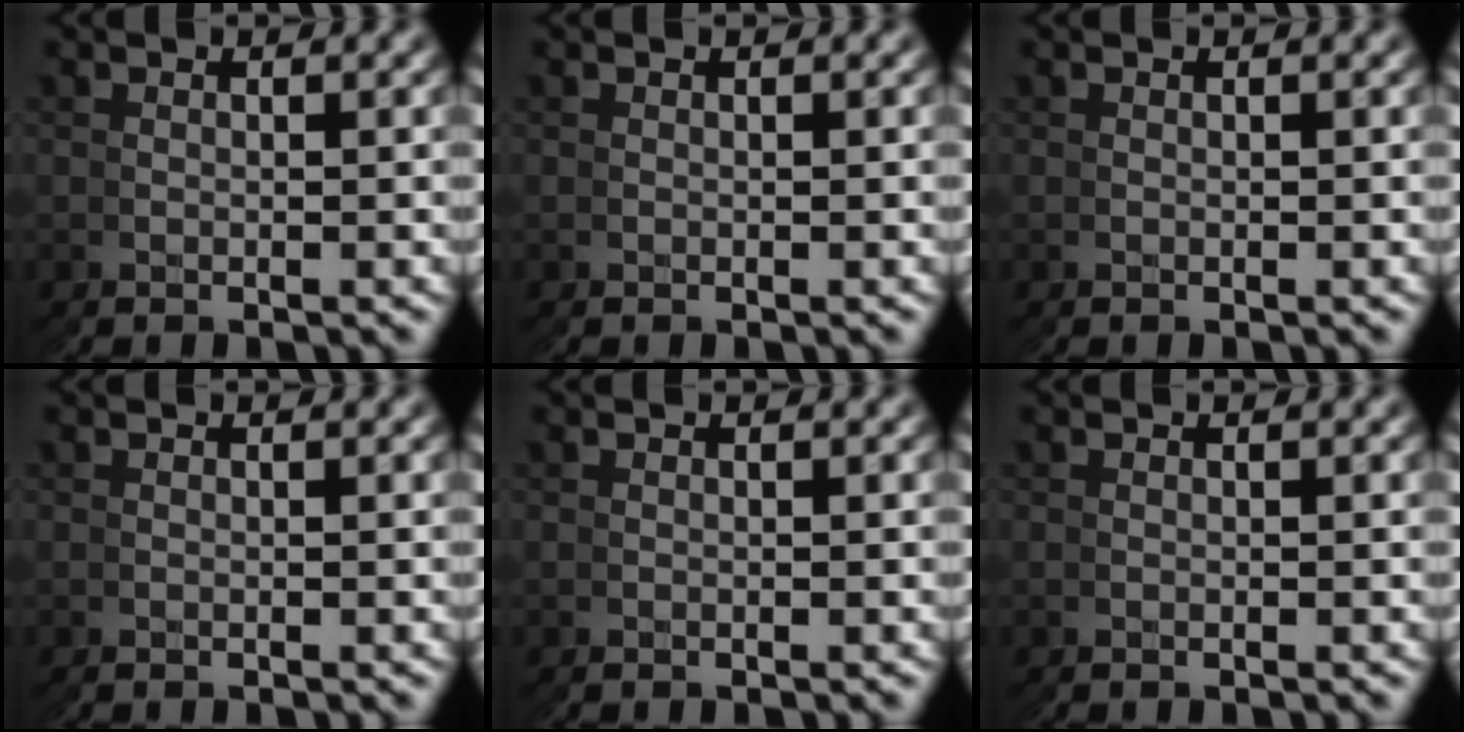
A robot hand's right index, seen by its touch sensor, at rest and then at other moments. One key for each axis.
{"total": 0.0}
{"total": 0.0}
{"total": 0.0}
{"total": 0.0}
{"total": 0.0}